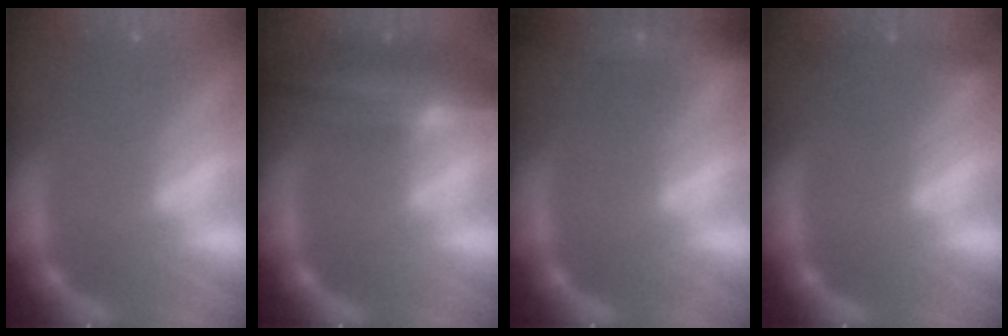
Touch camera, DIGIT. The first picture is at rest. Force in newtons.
{"total": 10.0}
{"total": 10.0}
{"total": 2.4}